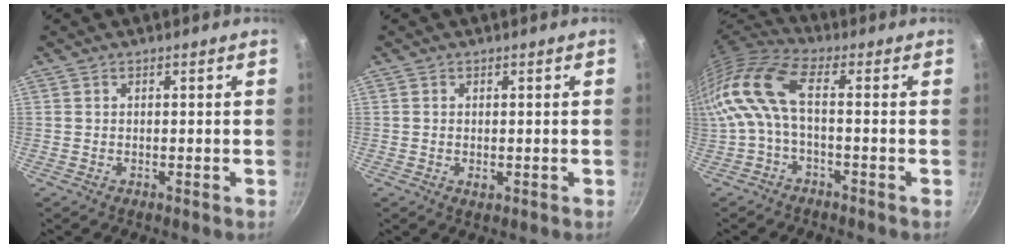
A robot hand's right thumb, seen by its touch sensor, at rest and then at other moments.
{"total": 1.2, "force": [-0.1, 0.7, 0.9], "torque": [-0.015, -0.002, -0.001]}
{"total": 11.8, "force": [-0.7, 4.9, 10.7], "torque": [-0.244, 0.023, -0.030]}